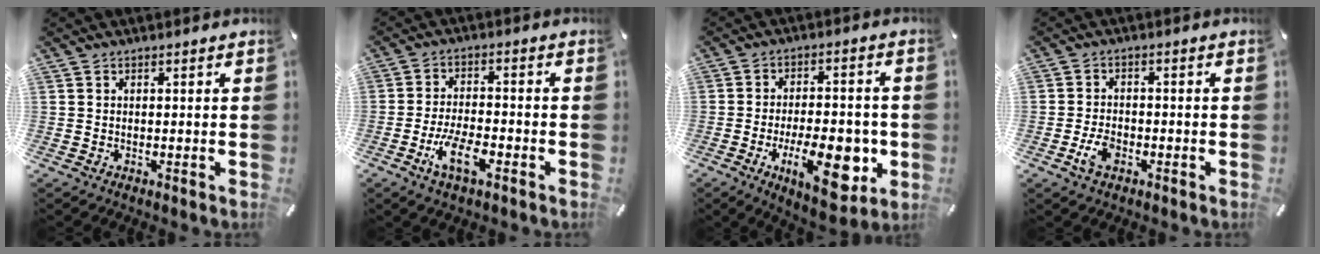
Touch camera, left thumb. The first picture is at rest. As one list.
[{"total": 8.5, "force": [-4.2, 3.6, 6.5], "torque": [-0.130, 0.010, -0.073]}, {"total": 16.4, "force": [-4.5, 7.5, 13.9], "torque": [-0.185, 0.005, -0.062]}, {"total": 4.8, "force": [-2.0, 3.0, 3.2], "torque": [-0.070, 0.004, -0.038]}]